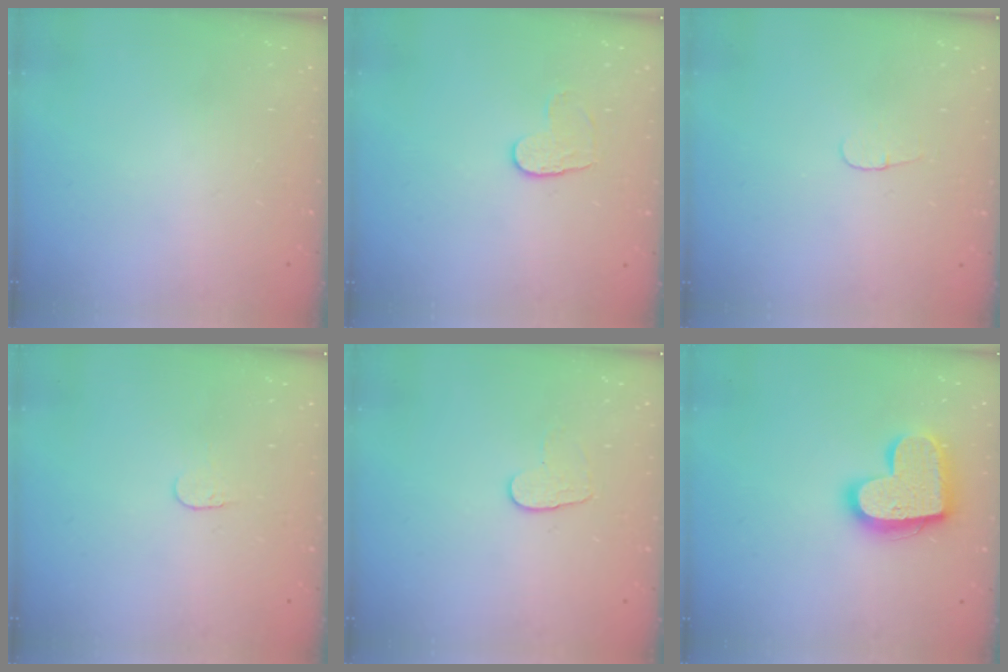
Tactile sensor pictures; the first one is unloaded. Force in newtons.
{"total": 5.8, "press": 5.7, "slide": 0.5}
{"total": 3.4, "press": 3.3, "slide": 0.4}
{"total": 3.6, "press": 3.6, "slide": 0.3}
{"total": 5.3, "press": 5.3, "slide": 0.5}
{"total": 17.3, "press": 17.3, "slide": 1.1}